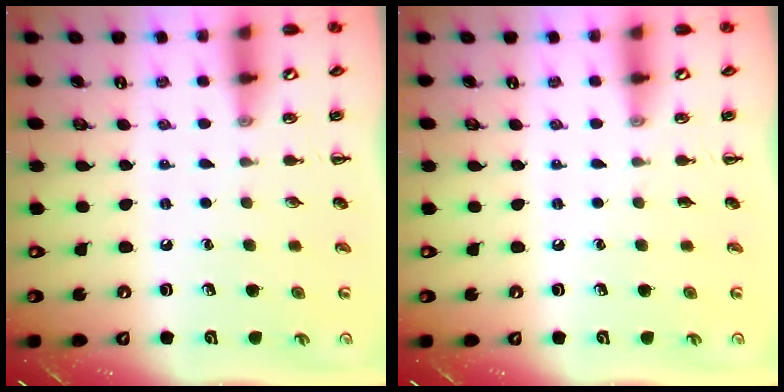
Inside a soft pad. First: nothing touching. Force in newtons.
{"total": 0.0}